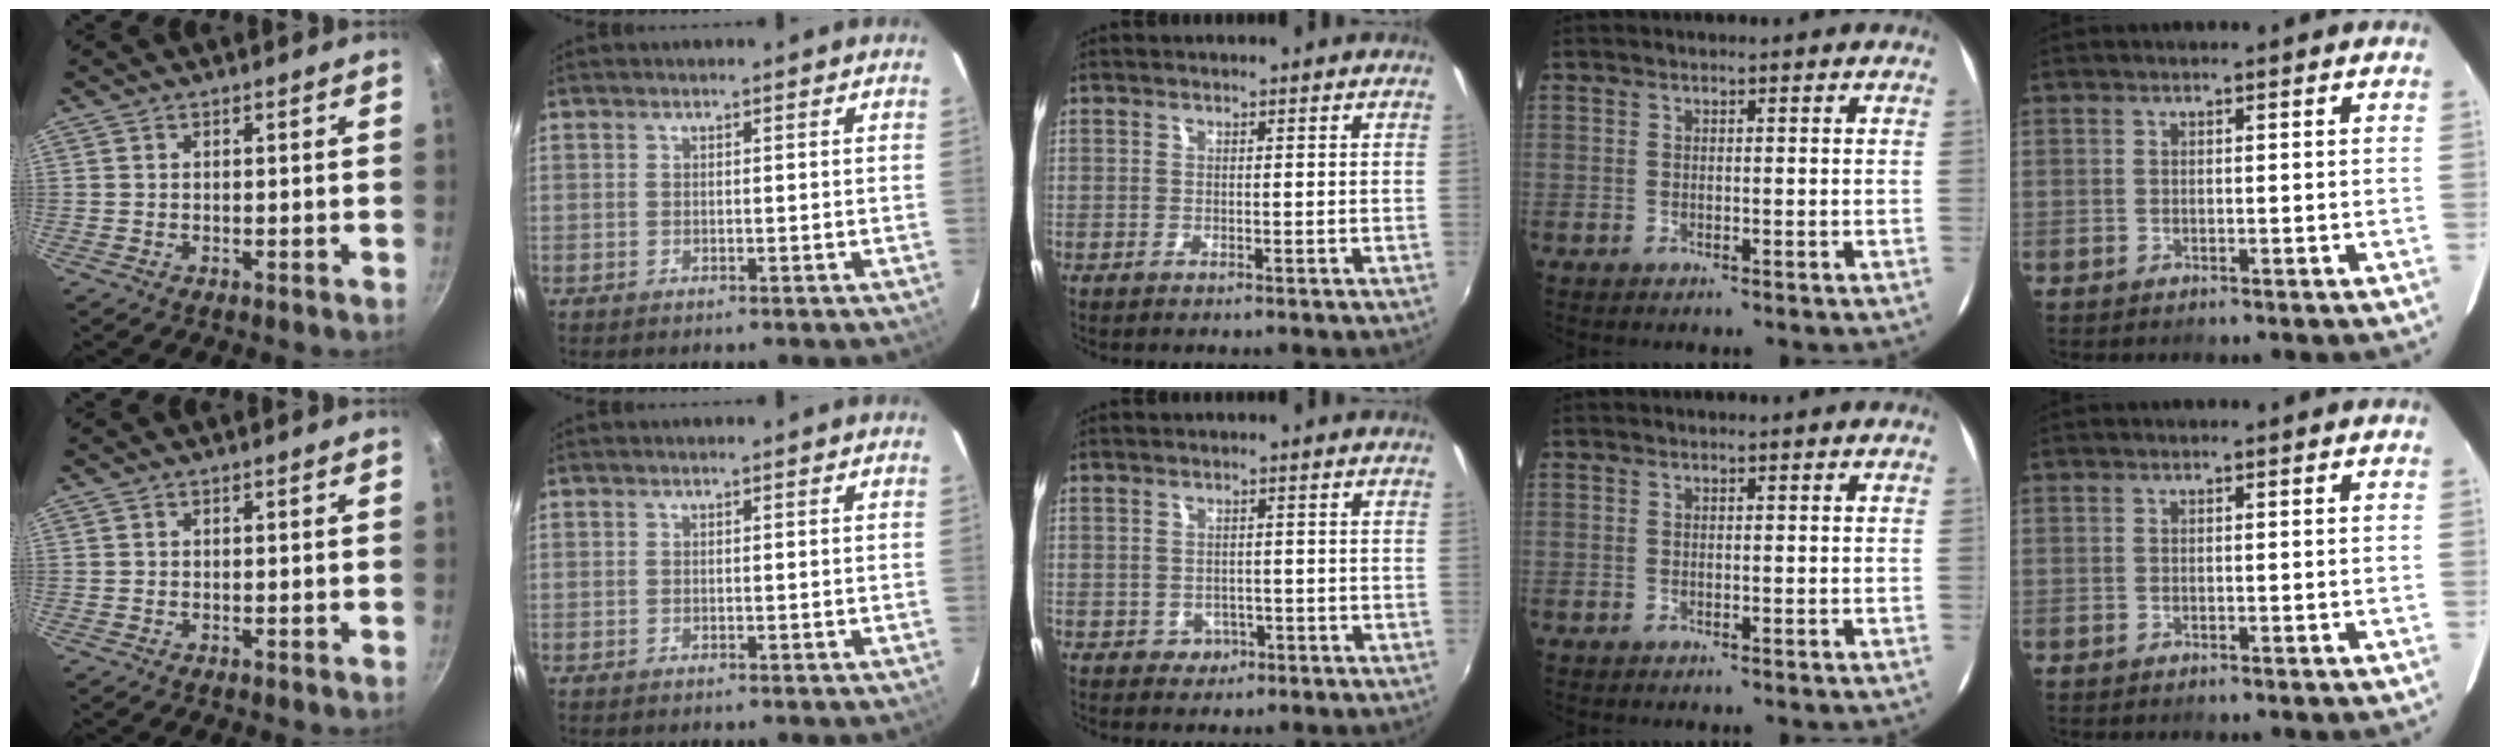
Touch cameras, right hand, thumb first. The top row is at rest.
{"middle": {"total": 2.8, "force": [-0.9, 2.6, 0.5], "torque": [-0.014, 0.001, -0.008]}}